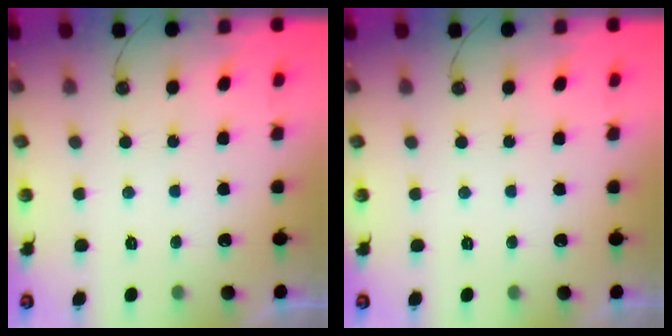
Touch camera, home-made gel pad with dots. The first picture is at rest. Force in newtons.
{"total": 0.0}